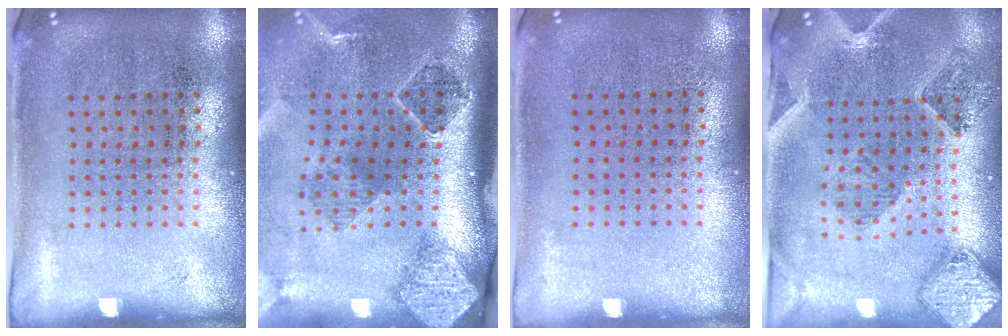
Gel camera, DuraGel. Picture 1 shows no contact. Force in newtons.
{"total": 2.9, "press": 1.9, "slide": 2.1}
{"total": 0.0}
{"total": 1.6, "press": 1.6, "slide": 0.4}